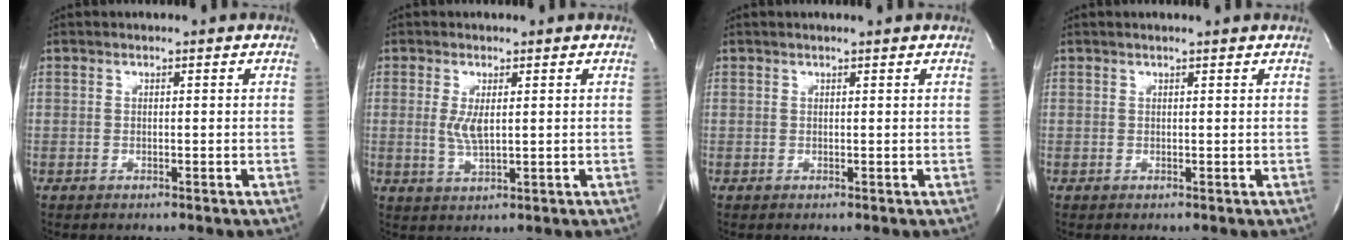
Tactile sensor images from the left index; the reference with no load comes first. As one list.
[{"total": 3.3, "force": [-0.1, 1.0, 3.2], "torque": [-0.069, -0.010, 0.006]}, {"total": 1.1, "force": [1.0, -0.1, 0.5], "torque": [-0.010, 0.003, 0.008]}, {"total": 1.6, "force": [1.4, -0.1, 0.7], "torque": [-0.012, 0.006, 0.012]}]